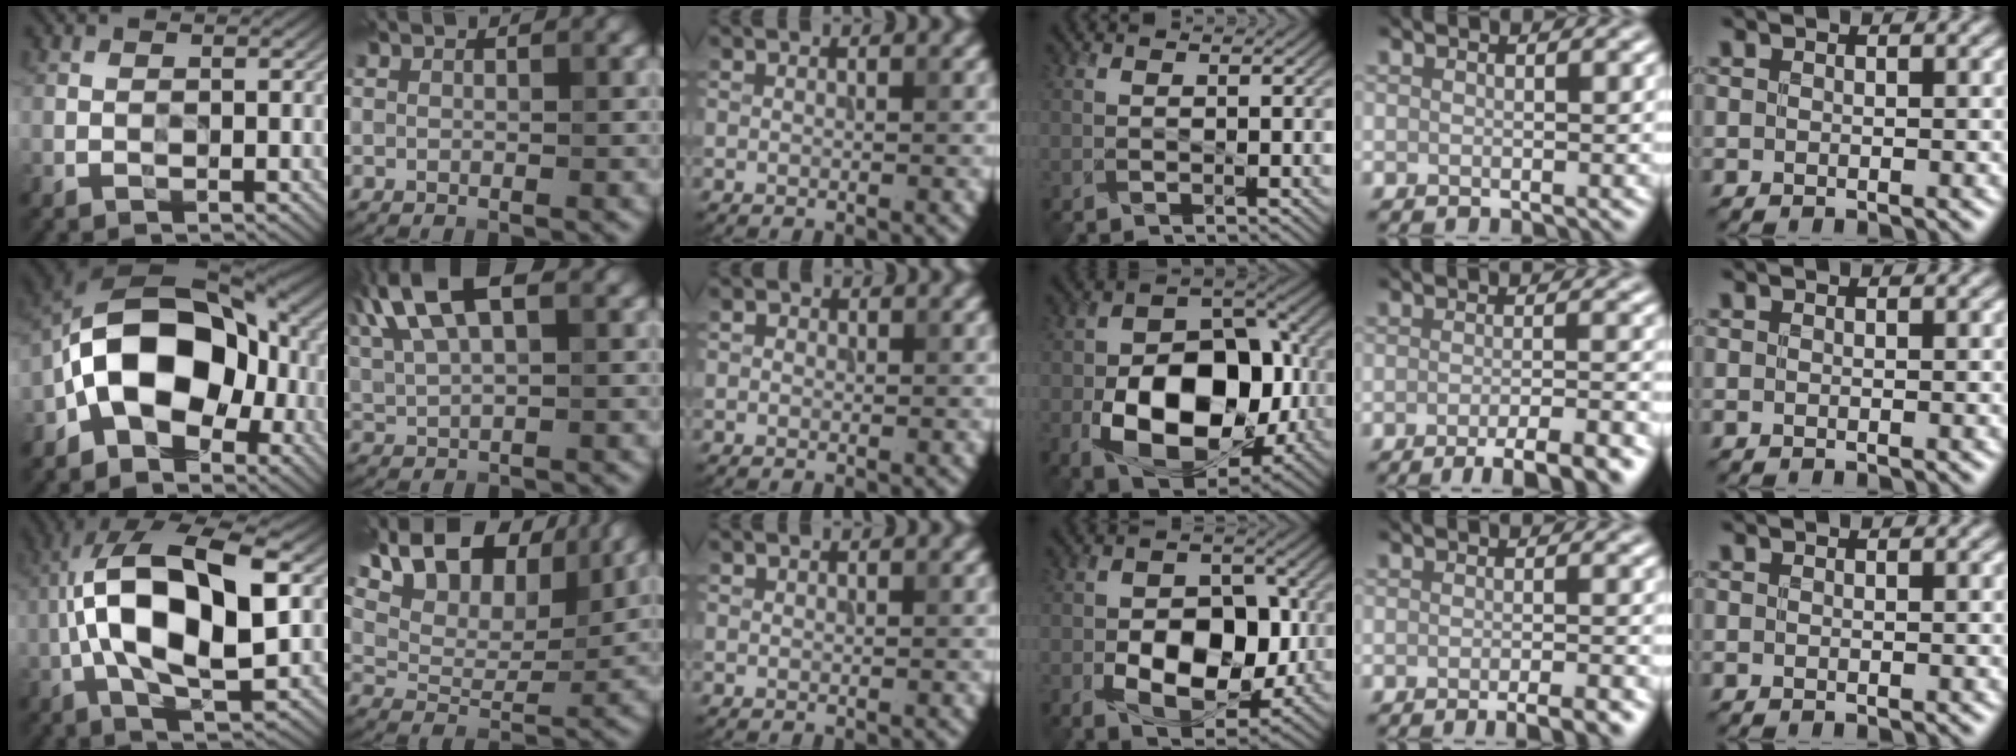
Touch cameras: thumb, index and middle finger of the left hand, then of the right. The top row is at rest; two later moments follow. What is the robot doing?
{"motion": "wipe", "object": "bowl"}